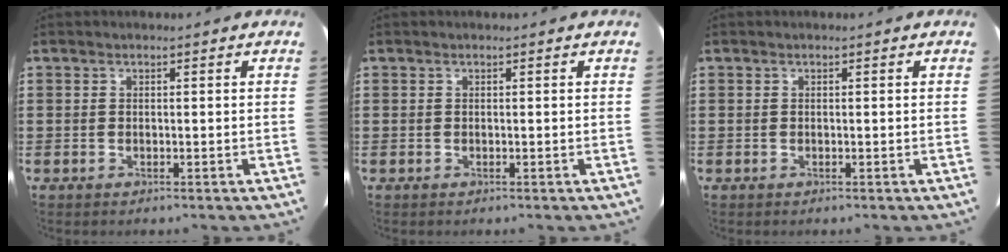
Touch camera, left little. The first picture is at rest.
{"total": 0.0}
{"total": 0.0}